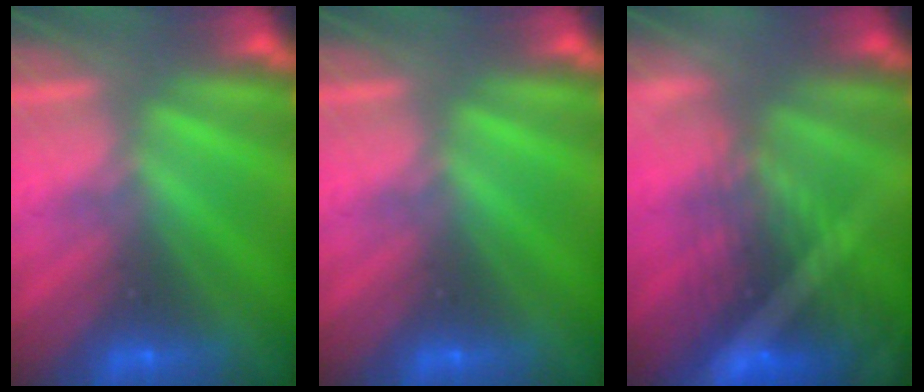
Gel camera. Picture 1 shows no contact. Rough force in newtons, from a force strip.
{"total": 0.0}
{"total": 8.2}